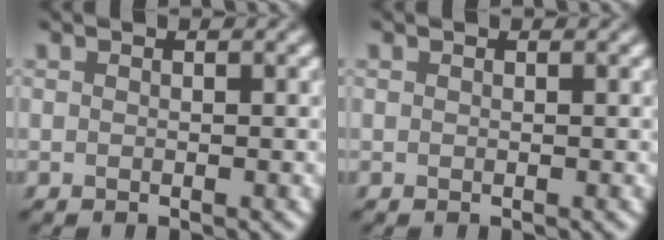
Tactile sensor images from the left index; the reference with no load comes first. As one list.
[{"total": 0.0}]